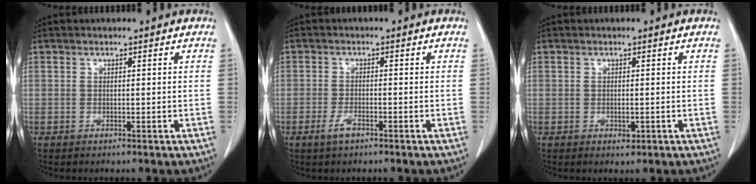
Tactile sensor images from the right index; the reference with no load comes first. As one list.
[{"total": 2.4, "force": [-1.5, 0.7, 1.7], "torque": [-0.037, -0.001, -0.029]}, {"total": 1.3, "force": [-0.4, 0.7, 1.0], "torque": [-0.018, -0.003, -0.001]}]